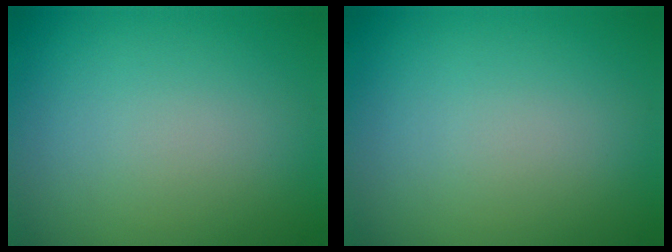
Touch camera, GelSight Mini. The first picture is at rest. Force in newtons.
{"total": 0.0}